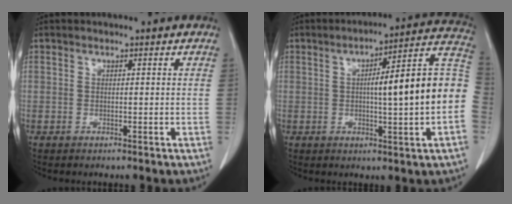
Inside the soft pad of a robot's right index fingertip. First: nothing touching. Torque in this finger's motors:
{"motor_torque": [1.40, -0.40, 0.56, 0.20]}